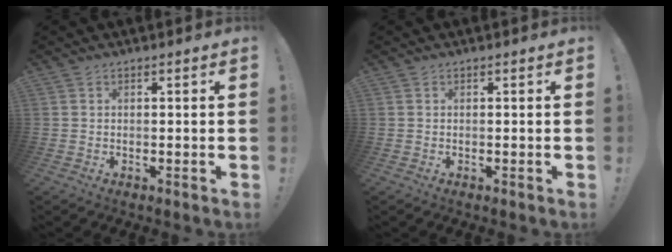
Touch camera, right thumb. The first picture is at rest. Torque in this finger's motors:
{"motor_torque": [0.00, 0.00, 0.00, 0.00, 0.01]}